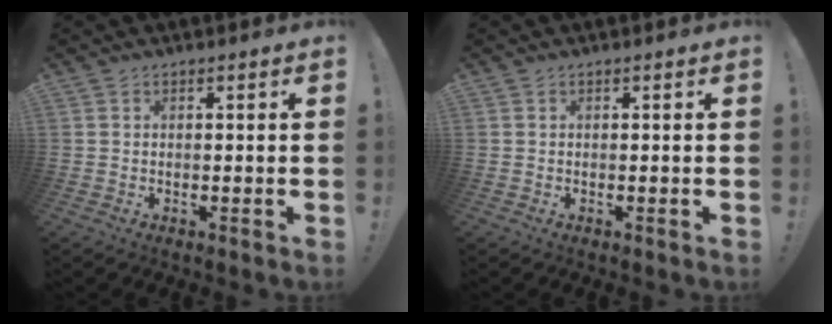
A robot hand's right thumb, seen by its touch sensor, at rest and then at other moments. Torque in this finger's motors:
{"motor_torque": [0.00, 0.00, 0.00, 0.00, 0.00]}